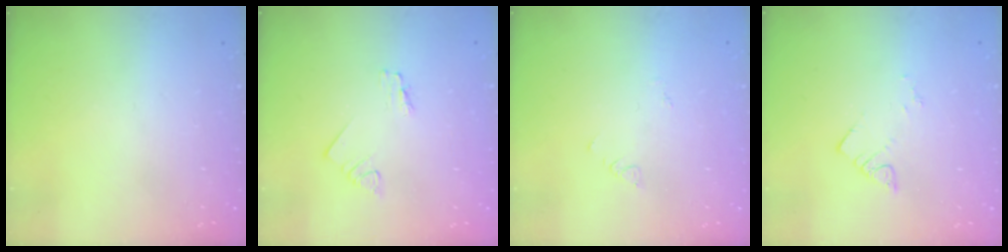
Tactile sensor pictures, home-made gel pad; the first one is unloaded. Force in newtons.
{"total": 1.2, "press": 1.2, "slide": 0.0}
{"total": 1.9, "press": 1.9, "slide": 0.4}
{"total": 3.7, "press": 3.7, "slide": 0.5}